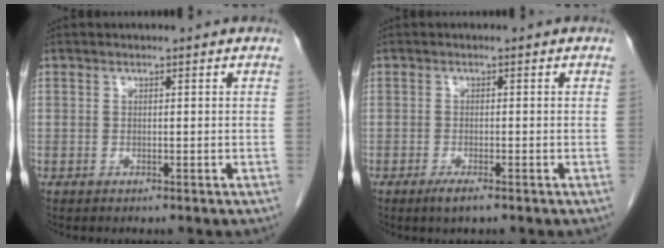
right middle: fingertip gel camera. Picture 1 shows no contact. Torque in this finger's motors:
{"motor_torque": [0.26, -0.08, 0.02, 0.01]}